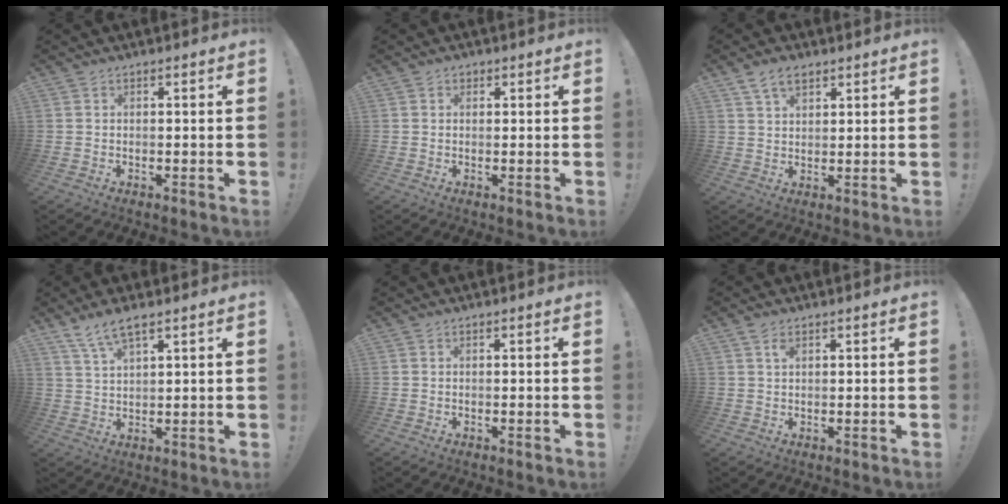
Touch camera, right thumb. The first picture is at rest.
{"total": 1.1, "force": [0.5, 0.9, 0.2], "torque": [-0.004, 0.001, 0.009]}
{"total": 6.1, "force": [3.9, 3.4, 3.3], "torque": [-0.056, -0.010, 0.073]}
{"total": 6.2, "force": [4.6, 1.4, 4.0], "torque": [-0.082, -0.017, 0.085]}
{"total": 0.0}
{"total": 2.0, "force": [1.1, 1.0, 1.3], "torque": [-0.016, -0.003, 0.018]}